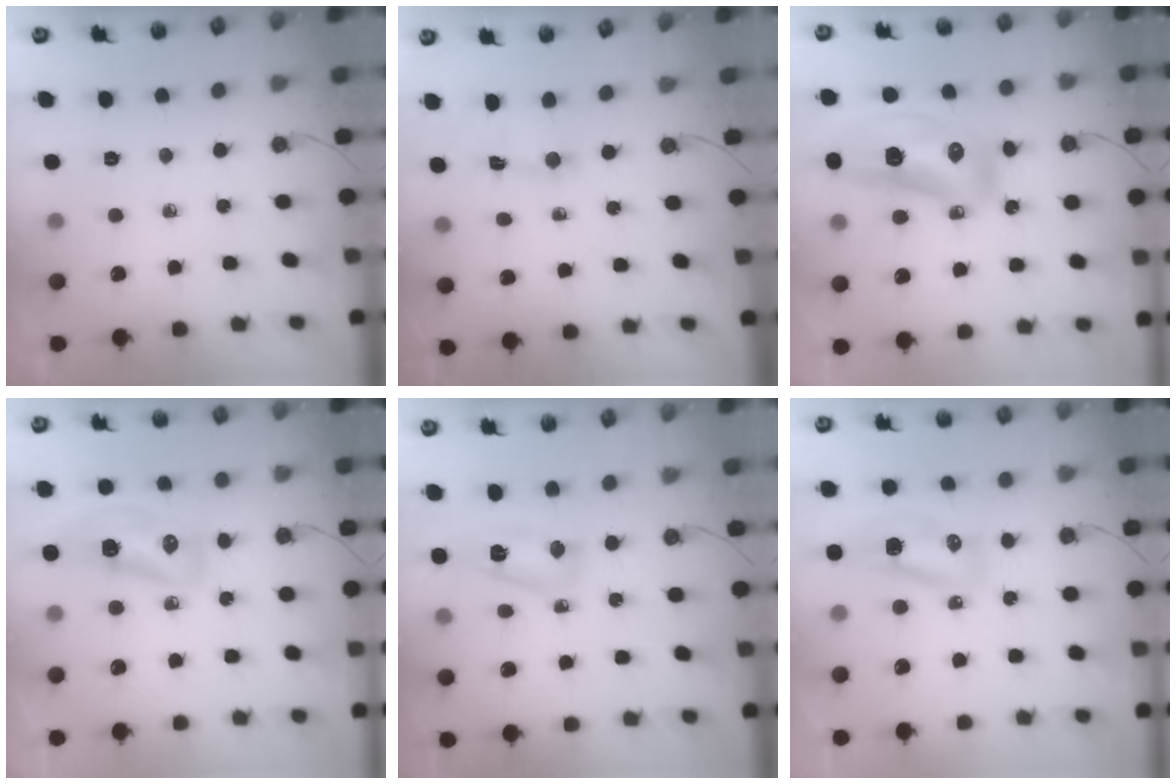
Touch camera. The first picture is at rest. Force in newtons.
{"total": 0.5, "press": 0.5, "slide": 0.2}
{"total": 17.5, "press": 17.4, "slide": 2.0}
{"total": 12.7, "press": 11.2, "slide": 6.0}
{"total": 6.6, "press": 6.5, "slide": 1.0}
{"total": 11.2, "press": 9.1, "slide": 6.7}